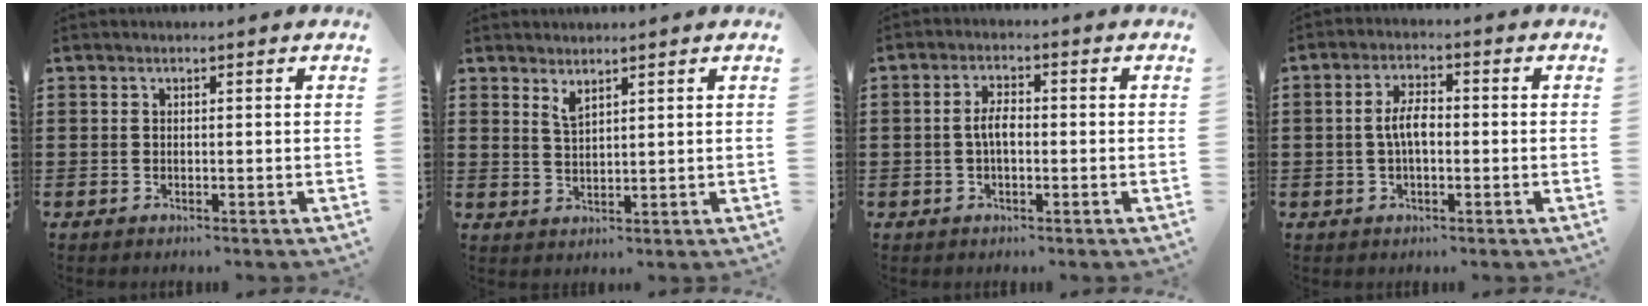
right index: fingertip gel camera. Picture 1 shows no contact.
{"total": 2.0, "force": [1.7, 0.5, 1.0], "torque": [-0.023, 0.003, 0.030]}
{"total": 3.5, "force": [-0.4, 1.6, 3.1], "torque": [-0.074, 0.000, -0.014]}
{"total": 4.5, "force": [-0.4, 2.0, 4.0], "torque": [-0.081, 0.005, -0.011]}